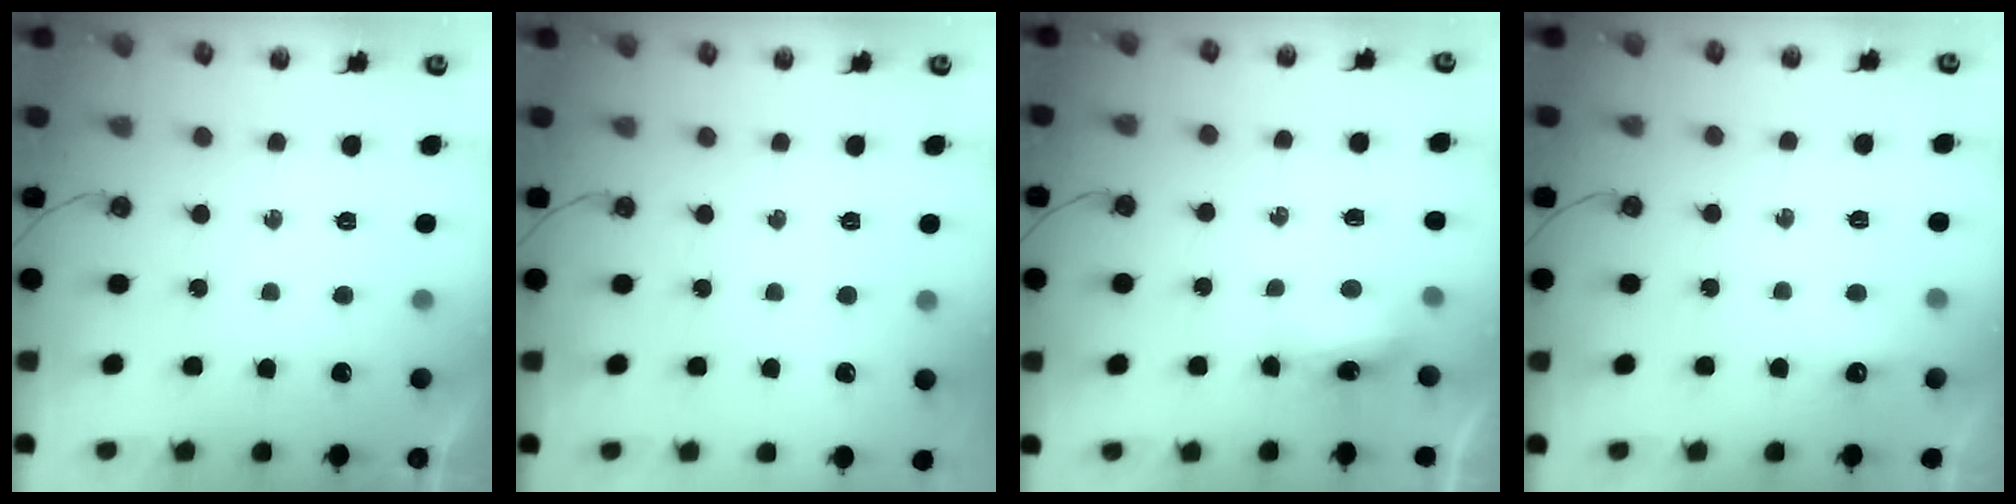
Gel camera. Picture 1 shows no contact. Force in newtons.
{"total": 0.0}
{"total": 10.9, "press": 6.9, "slide": 8.4}
{"total": 3.9, "press": 3.8, "slide": 0.6}